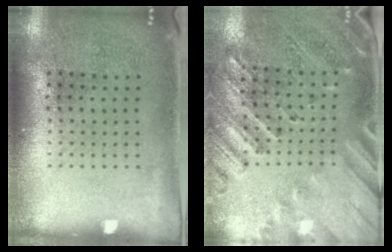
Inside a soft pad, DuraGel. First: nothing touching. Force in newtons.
{"total": 2.4, "press": 2.0, "slide": 1.4}